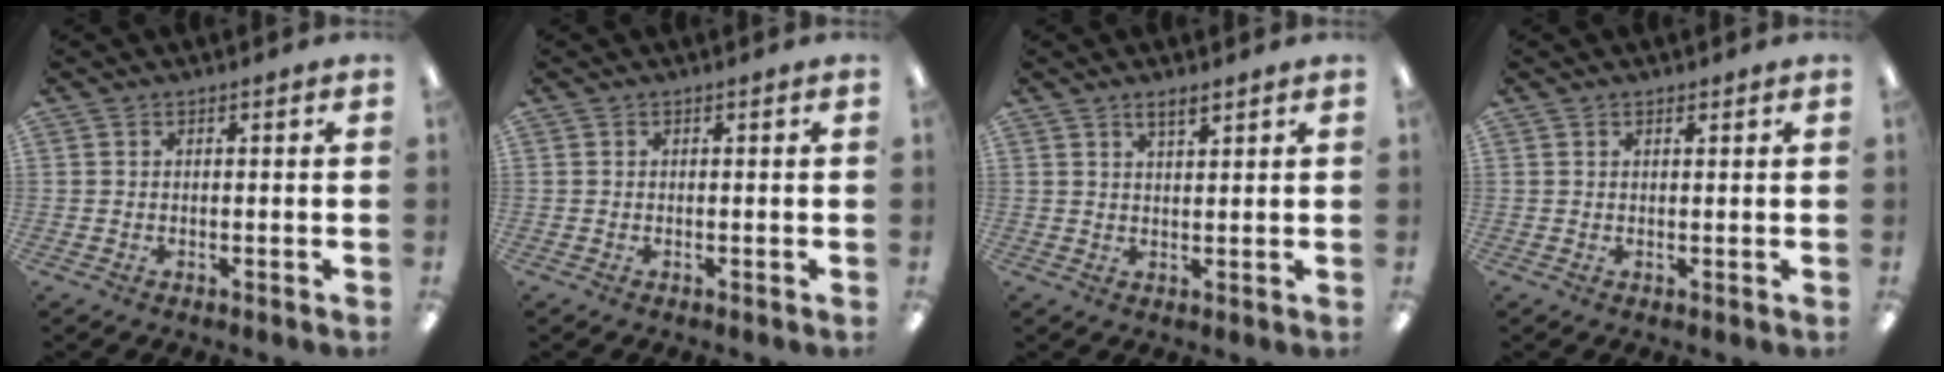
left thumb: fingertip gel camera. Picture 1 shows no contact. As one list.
[{"total": 0.0}, {"total": 2.9, "force": [2.4, 0.8, 1.5], "torque": [-0.025, -0.005, 0.041]}, {"total": 0.8, "force": [0.7, 0.3, 0.2], "torque": [-0.004, 0.000, 0.013]}]